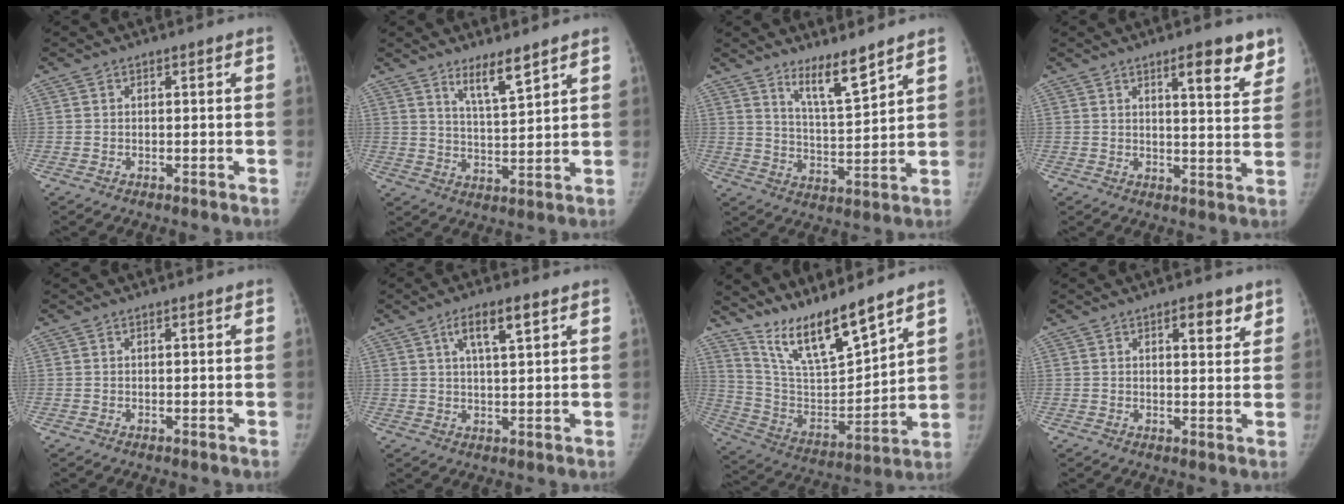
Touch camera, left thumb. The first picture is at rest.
{"total": 6.7, "force": [4.9, 0.9, 4.5], "torque": [-0.071, -0.043, 0.090]}
{"total": 8.2, "force": [6.3, 1.0, 5.2], "torque": [-0.083, -0.062, 0.119]}
{"total": 8.9, "force": [5.7, 2.2, 6.4], "torque": [-0.063, -0.033, 0.079]}
{"total": 0.0}
{"total": 6.5, "force": [3.2, 1.7, 5.4], "torque": [-0.089, -0.007, 0.057]}
{"total": 15.5, "force": [12.8, 2.4, 8.4], "torque": [-0.127, -0.079, 0.252]}
{"total": 5.0, "force": [2.9, 2.0, 3.5], "torque": [-0.032, -0.015, 0.040]}